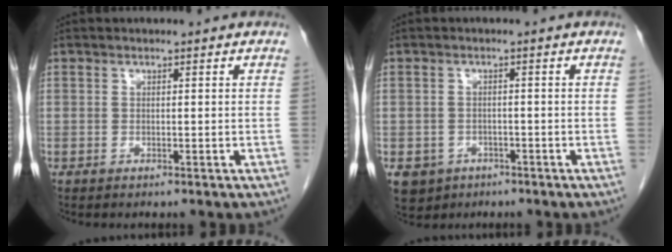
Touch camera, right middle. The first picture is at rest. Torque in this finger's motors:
{"motor_torque": [0.57, -0.40, 0.20, 0.02]}